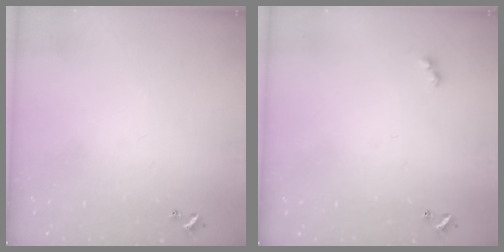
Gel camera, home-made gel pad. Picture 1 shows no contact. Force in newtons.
{"total": 3.1, "press": 3.0, "slide": 0.7}